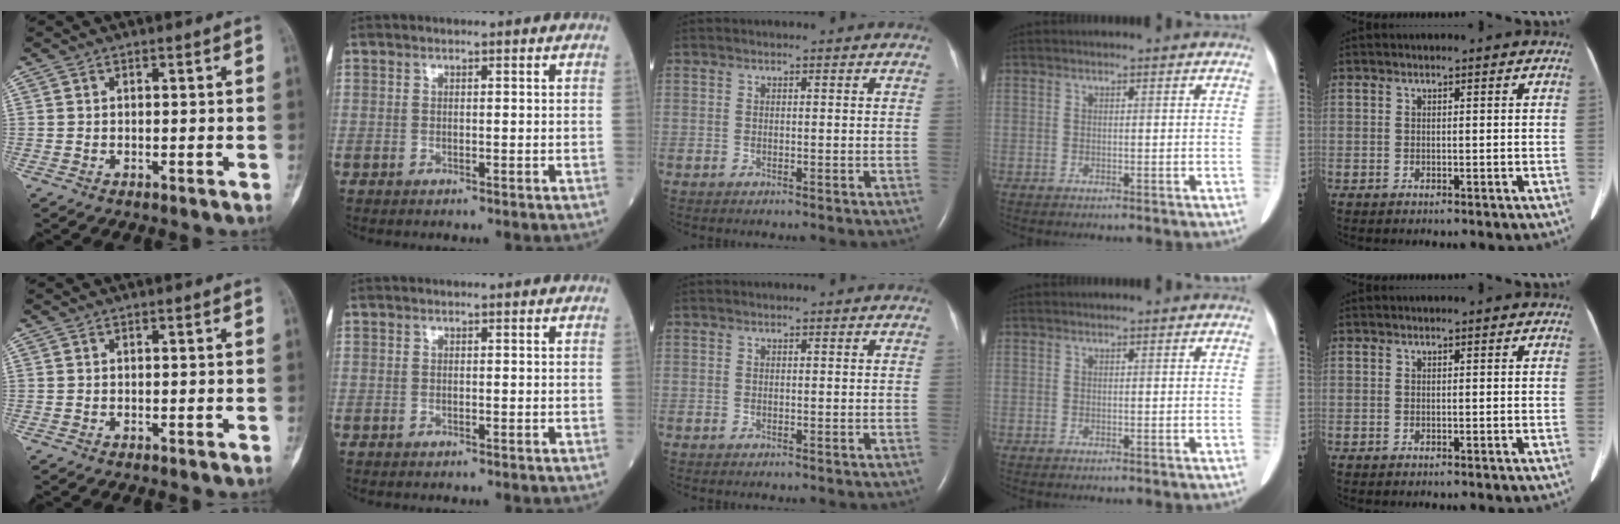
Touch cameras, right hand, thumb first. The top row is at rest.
{}